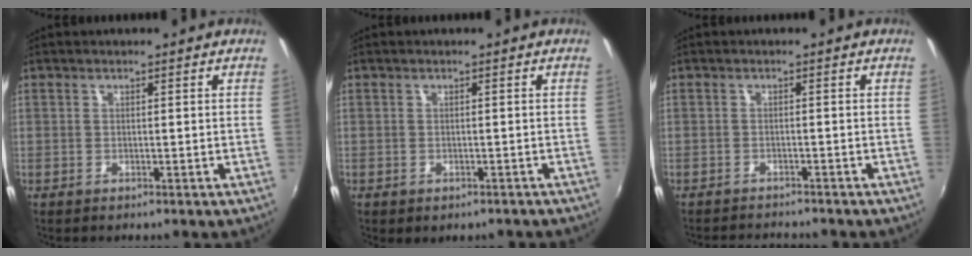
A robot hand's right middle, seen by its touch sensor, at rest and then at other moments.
{"total": 2.0, "force": [-1.3, 1.1, 1.0], "torque": [-0.018, -0.008, -0.014]}
{"total": 4.6, "force": [-4.5, 0.7, 1.0], "torque": [-0.032, -0.010, -0.070]}